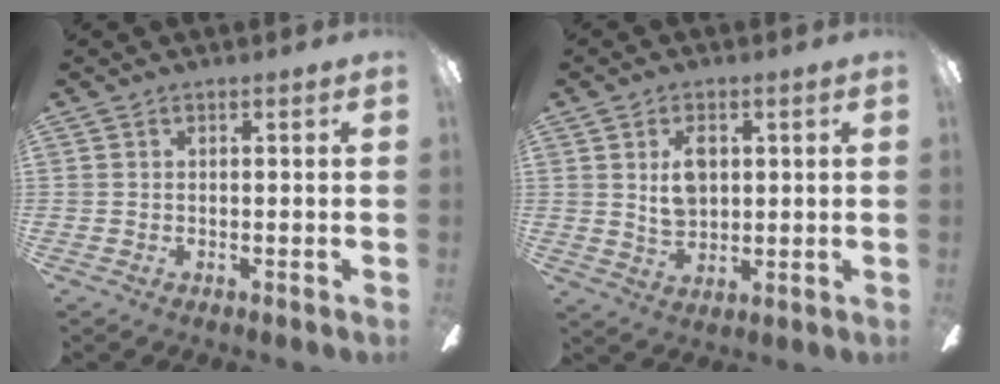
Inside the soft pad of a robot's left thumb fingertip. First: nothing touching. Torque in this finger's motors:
{"motor_torque": [1.12, 0.91, 0.65, -0.29, 0.07]}